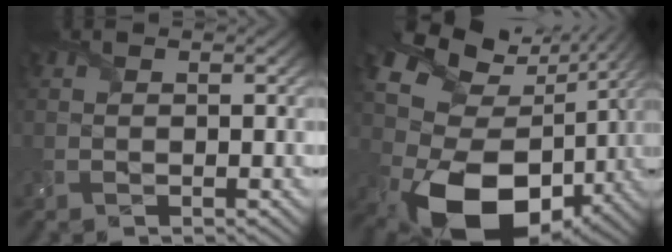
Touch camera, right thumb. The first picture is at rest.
{"total": 18.3, "force": [0.4, 13.4, 12.4], "torque": [-0.236, -0.048, 0.048]}